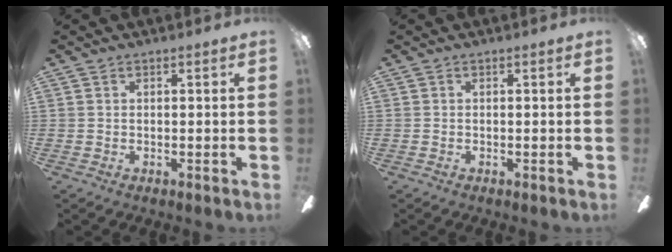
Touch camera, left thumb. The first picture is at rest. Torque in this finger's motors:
{"motor_torque": [0.00, 0.00, 0.11, -0.11, 0.00]}